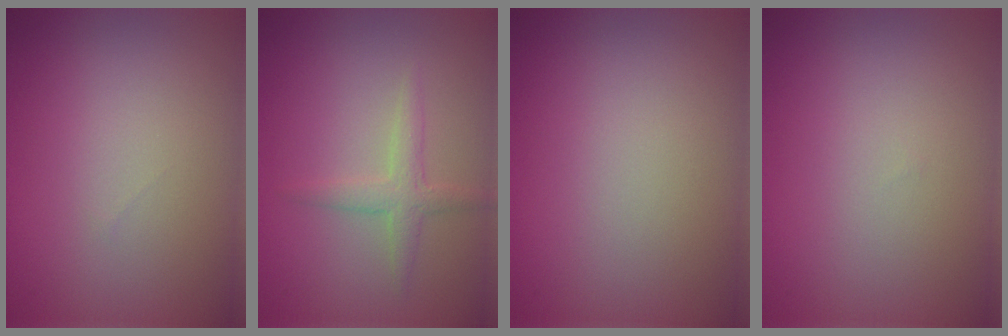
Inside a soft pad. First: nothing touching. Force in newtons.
{"total": 1.9, "press": 1.9, "slide": 0.1}
{"total": 0.0}
{"total": 0.0}